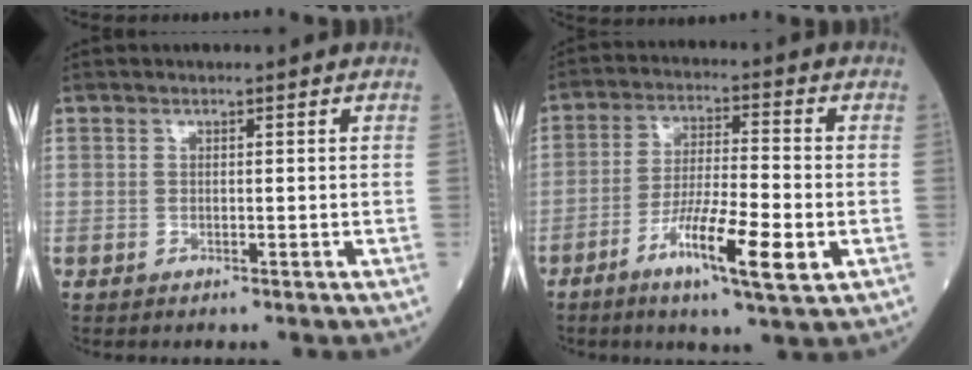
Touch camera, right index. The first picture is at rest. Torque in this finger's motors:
{"motor_torque": [0.47, -0.24, 0.22, 0.17]}